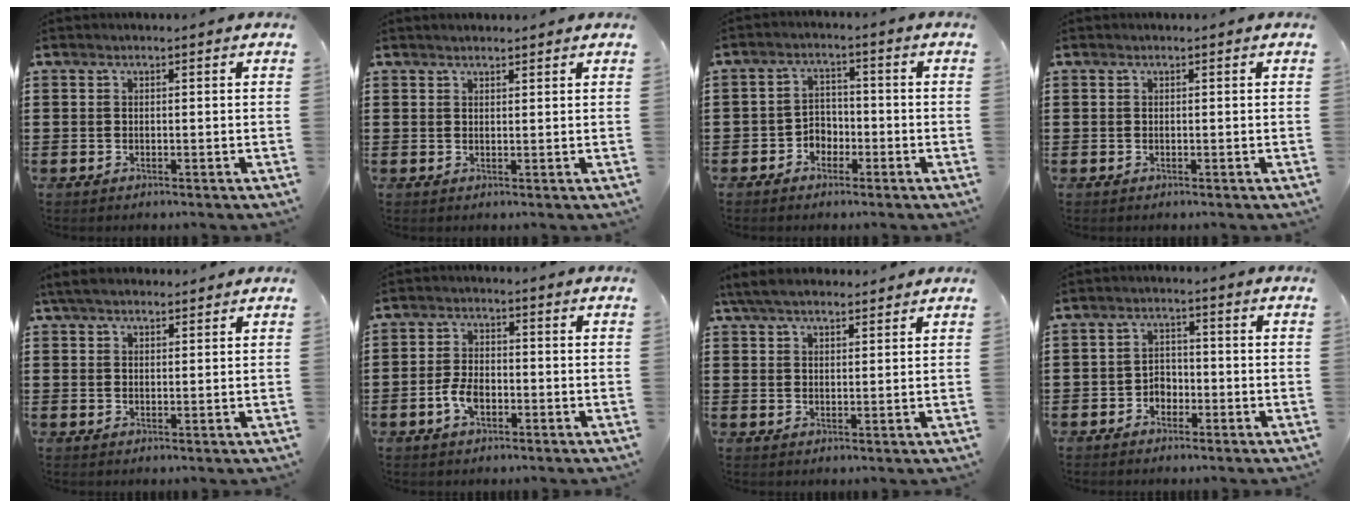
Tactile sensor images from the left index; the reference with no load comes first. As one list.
[{"total": 1.2, "force": [1.1, 0.2, 0.2], "torque": [-0.006, 0.001, 0.022]}, {"total": 3.1, "force": [-2.0, 2.2, 0.9], "torque": [-0.026, 0.008, -0.045]}, {"total": 0.0}, {"total": 3.5, "force": [2.9, 1.0, 1.7], "torque": [-0.040, 0.002, 0.056]}, {"total": 4.2, "force": [-1.5, 2.3, 3.2], "torque": [-0.077, -0.003, -0.031]}, {"total": 4.8, "force": [4.1, 1.2, 2.1], "torque": [-0.053, -0.001, 0.078]}, {"total": 2.5, "force": [-1.6, 1.7, 0.9], "torque": [-0.024, 0.005, -0.035]}]